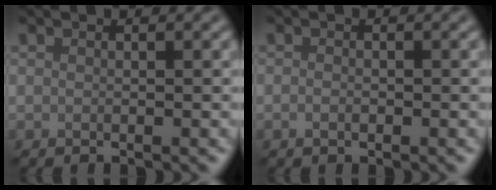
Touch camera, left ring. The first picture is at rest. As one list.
[{"total": 0.9, "force": [-0.3, 0.5, 0.6], "torque": [-0.012, -0.002, -0.005]}]